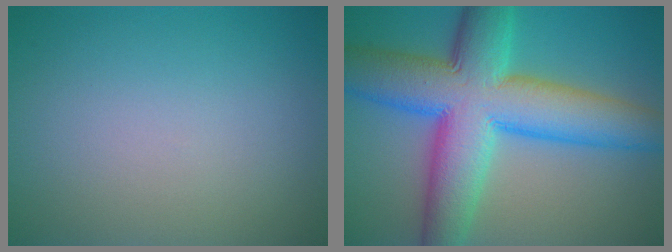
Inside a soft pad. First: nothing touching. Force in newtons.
{"total": 12.8, "press": 12.8, "slide": 0.3}